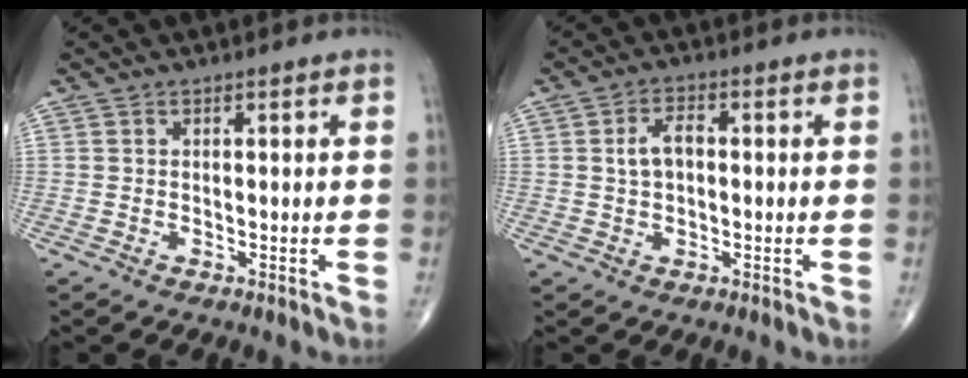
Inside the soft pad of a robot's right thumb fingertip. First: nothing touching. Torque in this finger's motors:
{"motor_torque": [0.03, 0.03, 0.10, 0.01, 0.13]}